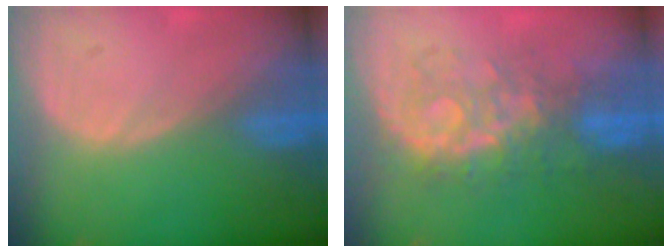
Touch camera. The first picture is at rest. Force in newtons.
{"total": 7.7, "press": 7.6, "slide": 0.7}